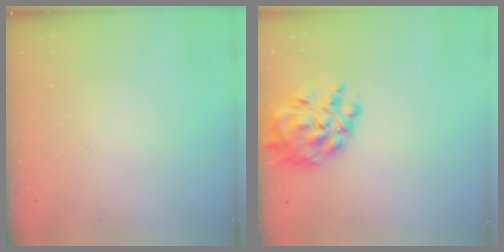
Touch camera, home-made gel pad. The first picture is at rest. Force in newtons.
{"total": 10.8, "press": 9.9, "slide": 4.3}